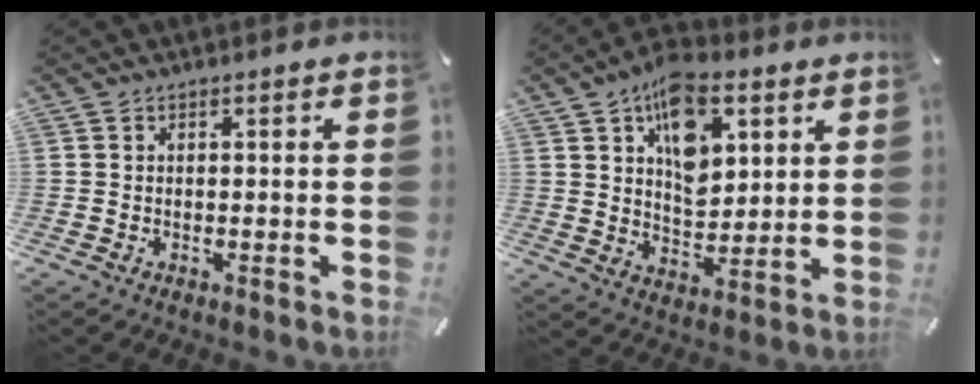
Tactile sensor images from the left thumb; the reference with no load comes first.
{"total": 13.7, "force": [6.8, 8.5, 8.4], "torque": [-0.126, -0.026, 0.121]}